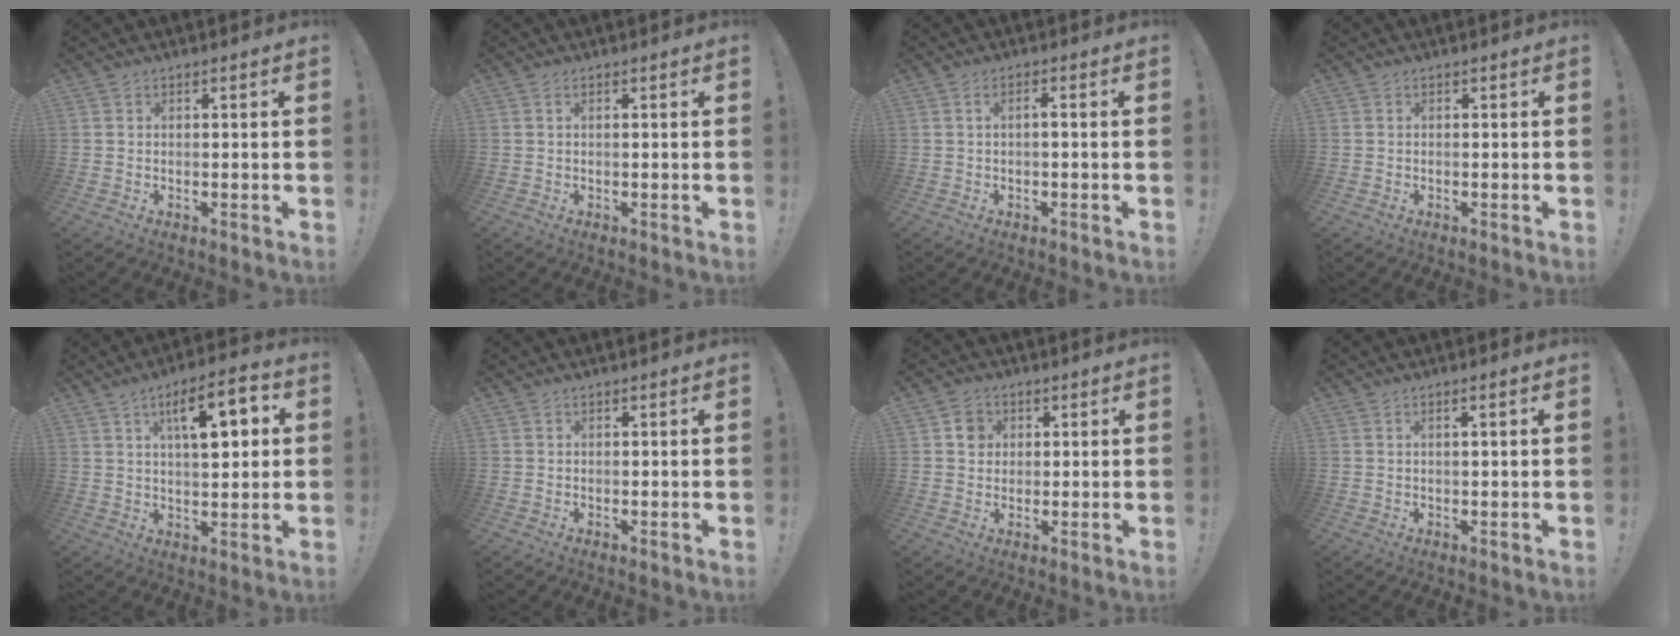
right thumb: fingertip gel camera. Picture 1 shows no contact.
{"total": 0.5, "force": [0.1, -0.1, 0.5], "torque": [-0.014, 0.002, 0.003]}
{"total": 1.9, "force": [-0.4, 0.2, 1.8], "torque": [-0.039, 0.007, -0.009]}
{"total": 0.0}
{"total": 12.4, "force": [4.1, 4.8, 10.6], "torque": [-0.153, -0.003, 0.062]}
{"total": 0.0}
{"total": 4.7, "force": [1.2, 4.3, 1.4], "torque": [-0.004, 0.001, 0.020]}
{"total": 1.6, "force": [0.3, -0.2, 1.6], "torque": [-0.028, -0.001, 0.004]}